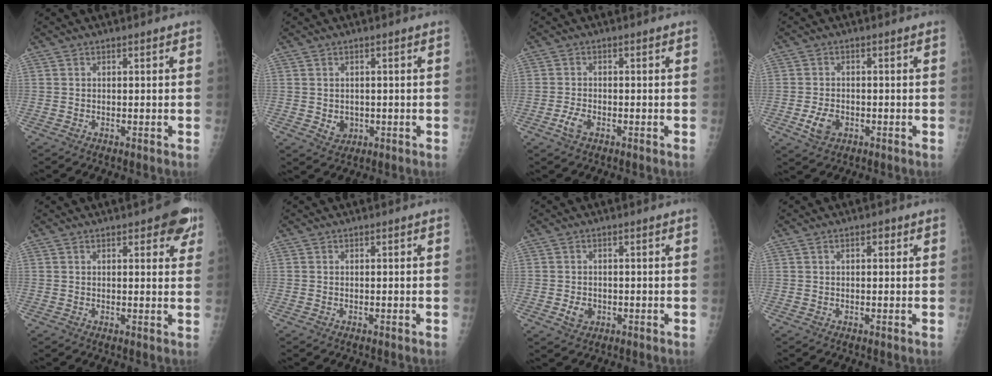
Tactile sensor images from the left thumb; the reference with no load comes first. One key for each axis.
{"total": 2.7, "fx": -0.2, "fy": 2.3, "fz": 1.3, "tx": -0.012, "ty": -0.002, "tz": 0.008}
{"total": 2.6, "fx": -1.3, "fy": 1.4, "fz": 1.8, "tx": -0.039, "ty": 0.003, "tz": -0.025}
{"total": 4.1, "fx": -1.4, "fy": 2.9, "fz": 2.6, "tx": -0.046, "ty": 0.001, "tz": -0.023}
{"total": 5.8, "fx": 3.1, "fy": 2.3, "fz": 4.3, "tx": -0.025, "ty": -0.009, "tz": 0.029}
{"total": 0.0}
{"total": 2.7, "fx": -0.7, "fy": 2.2, "fz": 1.4, "tx": -0.017, "ty": 0.001, "tz": -0.005}
{"total": 1.4, "fx": 0.6, "fy": 0.8, "fz": 1.0, "tx": -0.010, "ty": 0.002, "tz": 0.008}